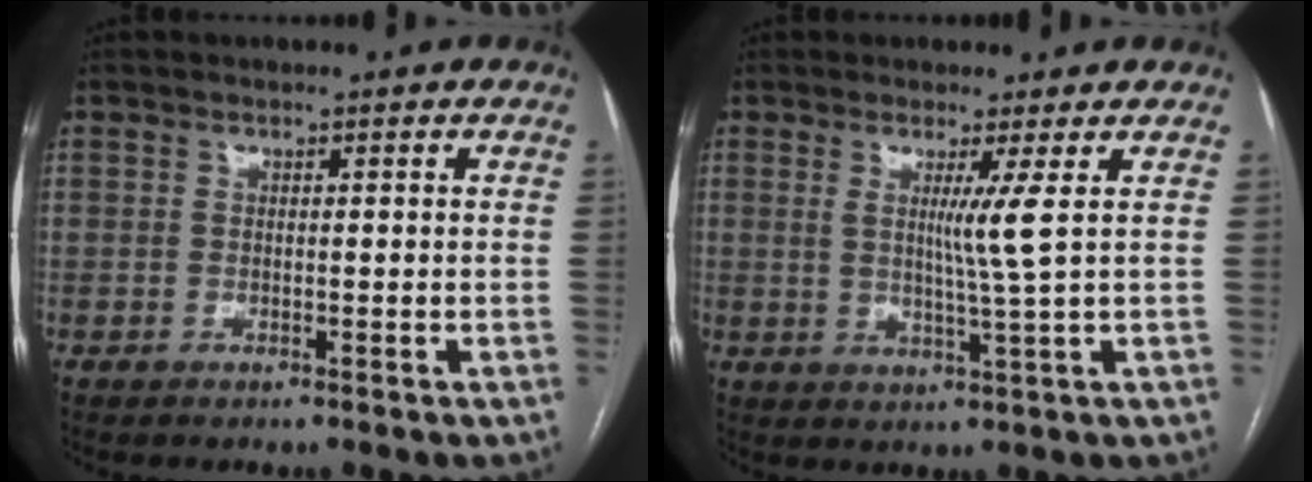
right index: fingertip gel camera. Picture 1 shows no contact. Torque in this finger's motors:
{"motor_torque": [0.05, 0.10, 0.11, 0.05]}